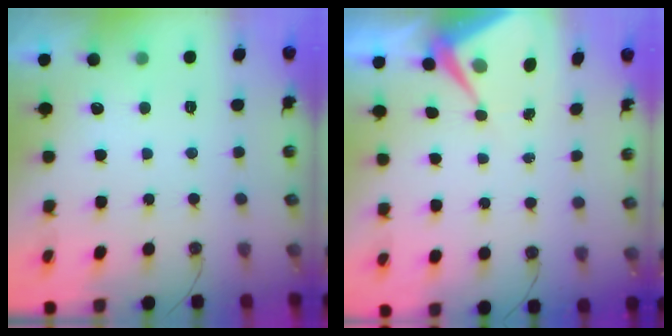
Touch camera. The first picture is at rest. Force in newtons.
{"total": 6.6, "press": 6.6, "slide": 0.5}